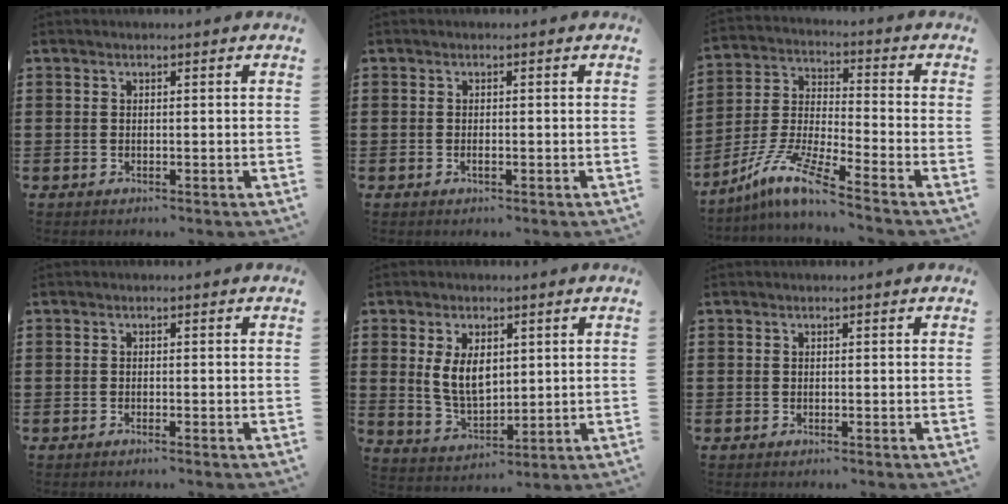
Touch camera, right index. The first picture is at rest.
{"total": 0.8, "force": [-0.3, 0.1, 0.7], "torque": [-0.014, -0.007, -0.003]}
{"total": 9.1, "force": [-7.2, 0.0, 5.7], "torque": [-0.138, -0.012, -0.150]}
{"total": 0.6, "force": [-0.5, -0.1, 0.2], "torque": [-0.005, -0.001, -0.010]}
{"total": 6.4, "force": [1.4, 3.8, 5.0], "torque": [-0.098, 0.009, 0.023]}
{"total": 0.0}